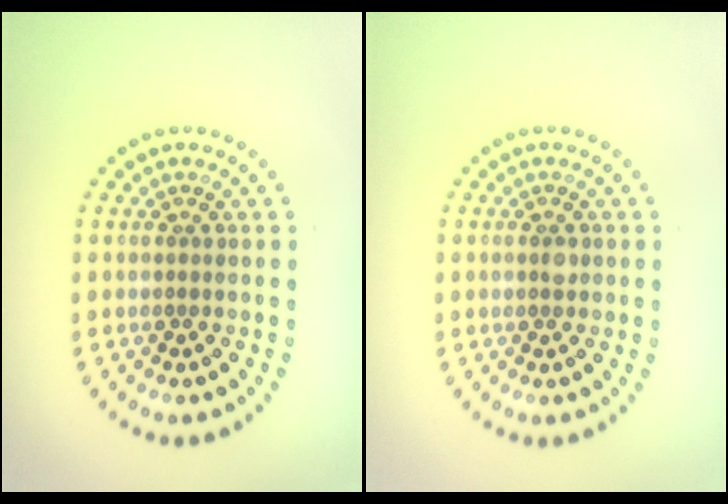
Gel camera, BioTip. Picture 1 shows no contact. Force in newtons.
{"total": 1.0, "press": 1.0, "slide": 0.0}